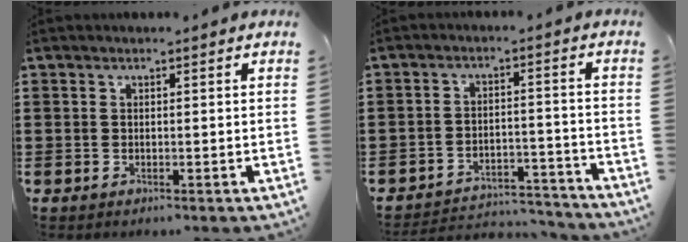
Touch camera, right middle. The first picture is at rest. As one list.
[{"total": 4.3, "force": [-4.2, 0.8, 0.6], "torque": [-0.021, 0.003, -0.091]}]